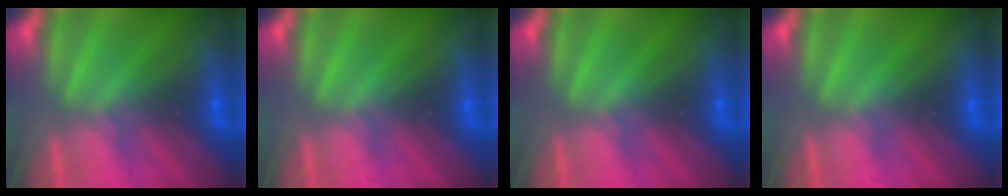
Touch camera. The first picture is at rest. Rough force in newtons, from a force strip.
{"total": 0.0}
{"total": 0.0}
{"total": 0.0}